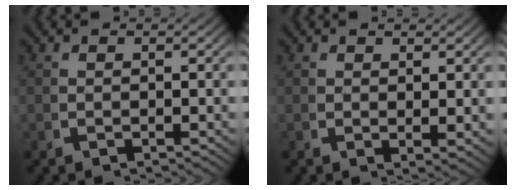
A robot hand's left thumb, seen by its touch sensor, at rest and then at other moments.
{"total": 1.2, "force": [0.8, 0.1, 1.0], "torque": [-0.013, -0.007, 0.015]}